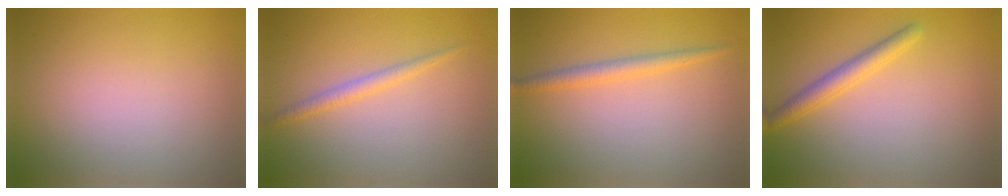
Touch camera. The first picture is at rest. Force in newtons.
{"total": 1.4, "press": 1.4, "slide": 0.1}
{"total": 1.9, "press": 1.9, "slide": 0.1}
{"total": 2.3, "press": 2.3, "slide": 0.1}